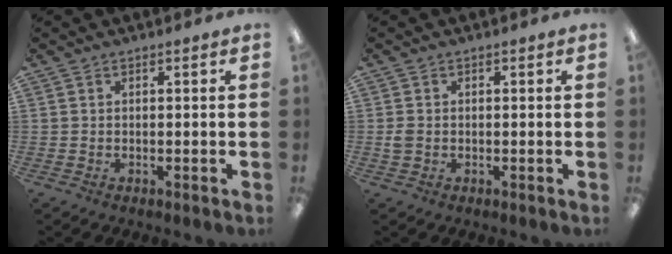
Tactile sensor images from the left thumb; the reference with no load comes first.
{"total": 1.9, "force": [-0.2, 1.5, 1.1], "torque": [-0.020, 0.004, -0.004]}